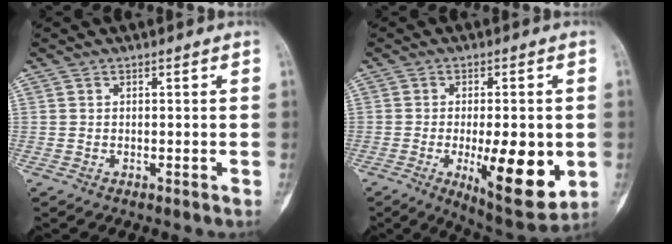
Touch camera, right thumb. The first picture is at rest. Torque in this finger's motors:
{"motor_torque": [-0.15, 0.92, 0.66, 0.53, 0.05]}